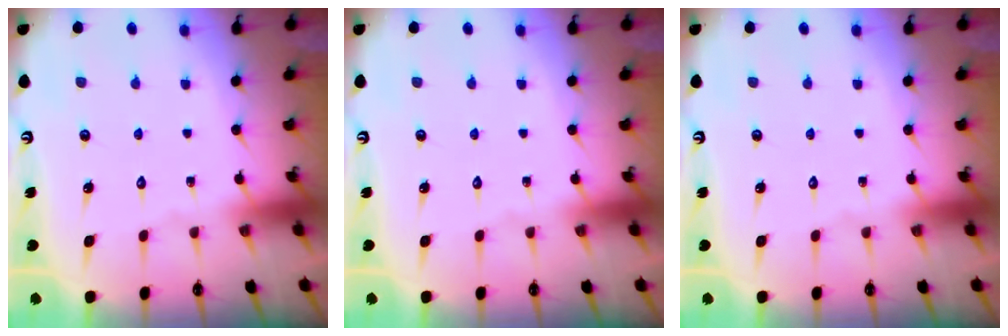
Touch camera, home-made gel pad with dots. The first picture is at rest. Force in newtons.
{"total": 0.0}
{"total": 0.0}